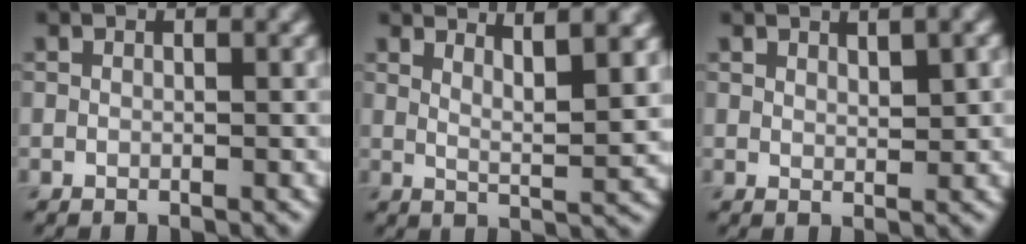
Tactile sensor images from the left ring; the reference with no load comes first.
{"total": 4.8, "force": [3.3, 0.9, 3.3], "torque": [-0.042, -0.002, 0.050]}
{"total": 1.8, "force": [1.3, 0.4, 1.1], "torque": [-0.017, -0.001, 0.023]}